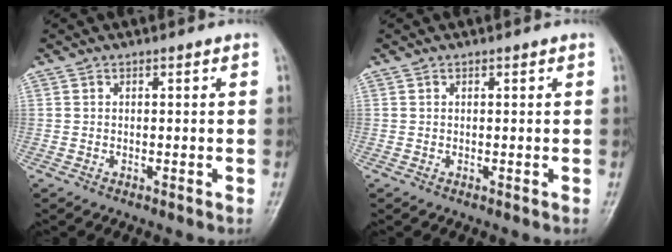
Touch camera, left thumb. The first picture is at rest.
{"total": 0.0}